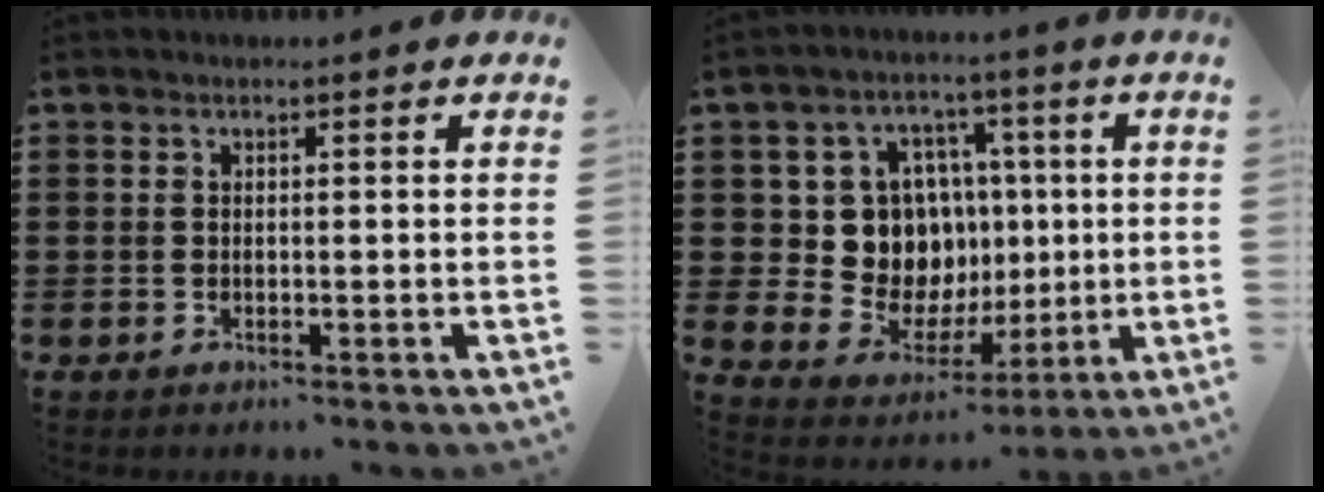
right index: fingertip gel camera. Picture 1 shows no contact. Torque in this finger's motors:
{"motor_torque": [1.88, -0.26, 0.67, 0.05]}